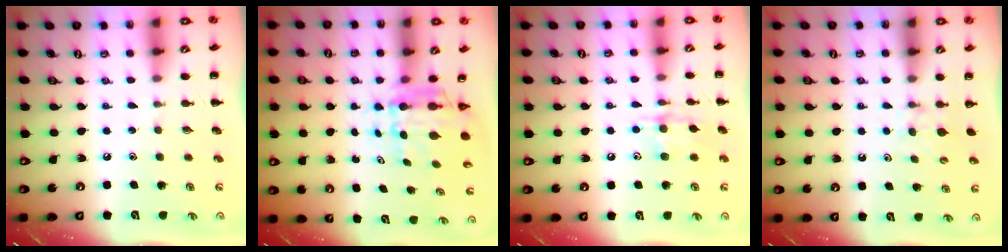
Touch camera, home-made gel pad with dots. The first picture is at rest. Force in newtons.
{"total": 5.8, "press": 5.3, "slide": 2.3}
{"total": 9.6, "press": 9.6, "slide": 0.5}
{"total": 3.7, "press": 3.4, "slide": 1.4}